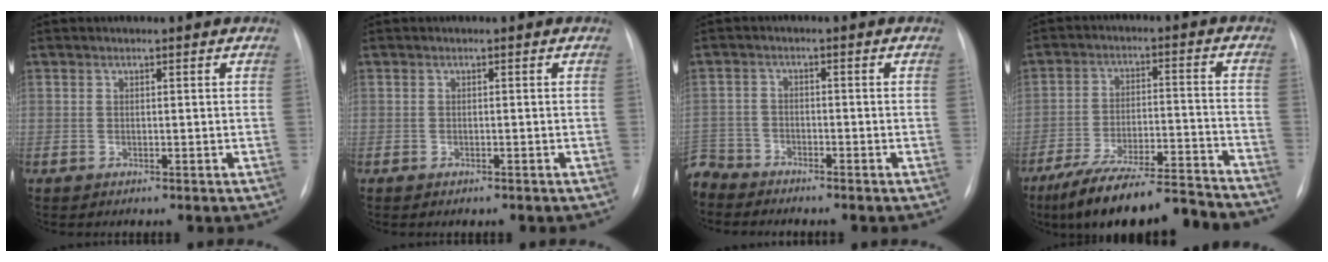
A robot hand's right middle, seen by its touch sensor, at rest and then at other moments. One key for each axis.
{"total": 0.6, "fx": -0.4, "fy": 0.2, "fz": 0.3, "tx": -0.007, "ty": -0.002, "tz": -0.003}
{"total": 5.9, "fx": -5.6, "fy": 2.0, "fz": -0.1, "tx": 0.007, "ty": -0.008, "tz": -0.110}
{"total": 21.5, "fx": -19.5, "fy": 2.1, "fz": 8.9, "tx": -0.117, "ty": -0.002, "tz": -0.287}